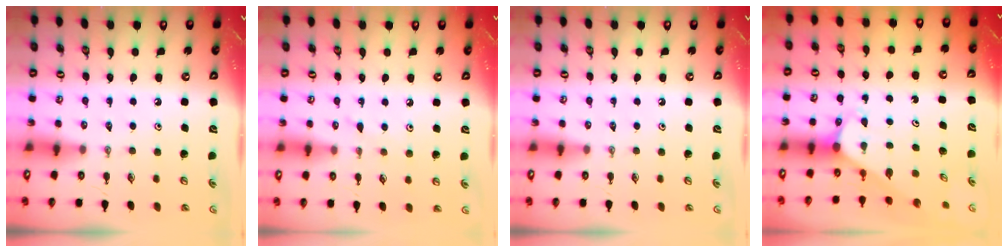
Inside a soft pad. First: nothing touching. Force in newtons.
{"total": 2.7, "press": 2.7, "slide": 0.5}
{"total": 0.0}
{"total": 2.0, "press": 2.0, "slide": 0.1}